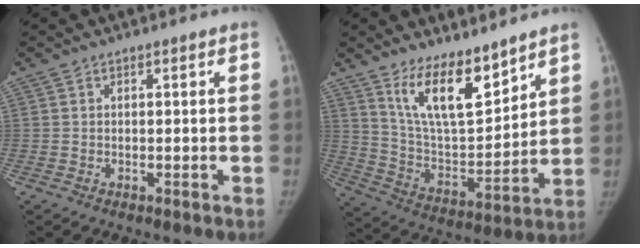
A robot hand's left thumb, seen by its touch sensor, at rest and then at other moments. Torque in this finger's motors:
{"motor_torque": [0.29, -0.32, 1.50, -1.27, 0.24]}